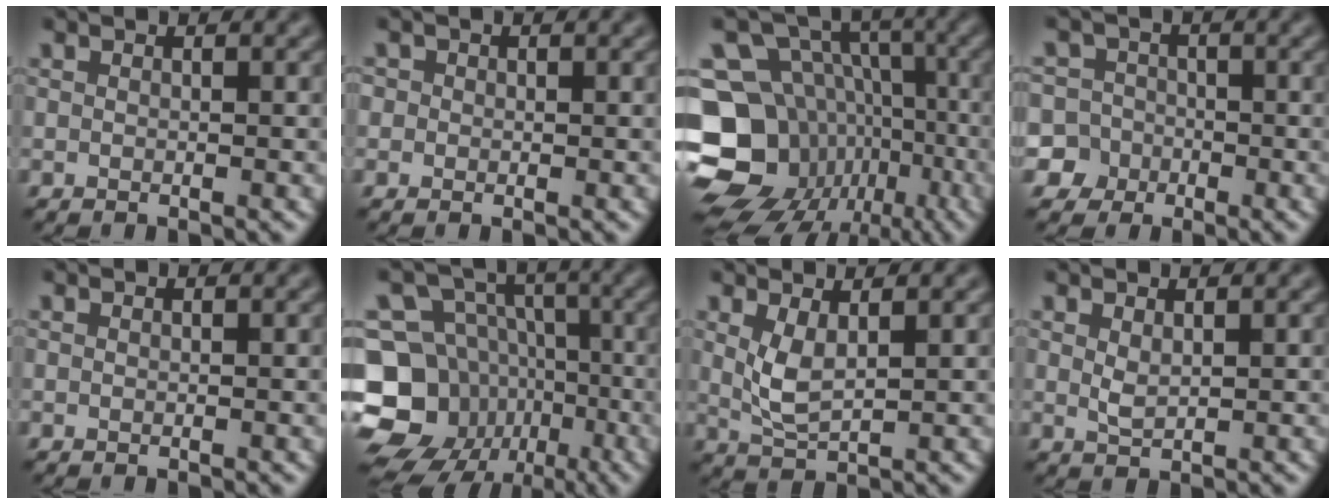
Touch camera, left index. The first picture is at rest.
{"total": 0.9, "force": [0.3, 0.9, 0.2], "torque": [0.001, -0.001, -0.004]}
{"total": 17.6, "force": [-6.5, 14.6, 7.4], "torque": [-0.172, -0.022, -0.101]}
{"total": 7.3, "force": [-2.7, 6.7, 1.2], "torque": [-0.020, 0.010, -0.082]}
{"total": 0.0}
{"total": 16.7, "force": [-7.1, 13.9, 5.9], "torque": [-0.135, -0.023, -0.120]}
{"total": 2.7, "force": [1.0, 1.0, 2.3], "torque": [-0.056, -0.006, 0.026]}
{"total": 1.3, "force": [0.6, 0.5, 1.0], "torque": [-0.025, -0.001, 0.016]}